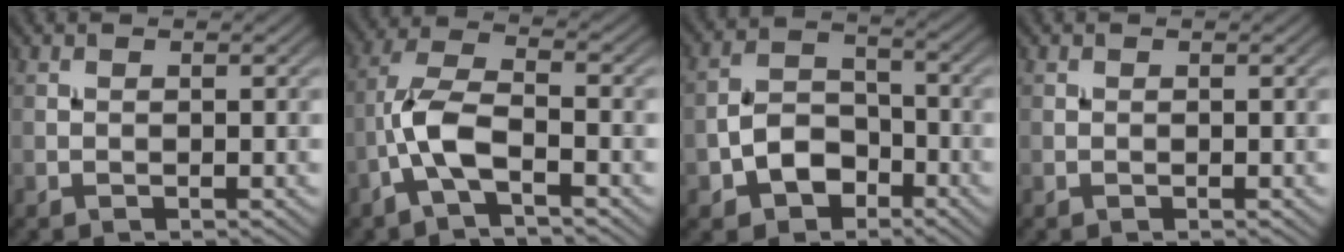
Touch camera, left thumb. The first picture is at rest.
{"total": 6.8, "force": [-2.7, 2.4, 5.7], "torque": [-0.125, 0.011, -0.067]}
{"total": 6.7, "force": [-3.2, 4.6, 3.7], "torque": [-0.075, 0.001, -0.068]}
{"total": 0.0}